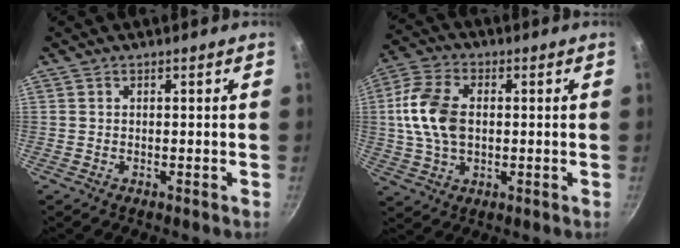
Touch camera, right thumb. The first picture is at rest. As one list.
[{"total": 12.0, "force": [0.8, 7.9, 9.1], "torque": [-0.172, 0.014, 0.006]}]